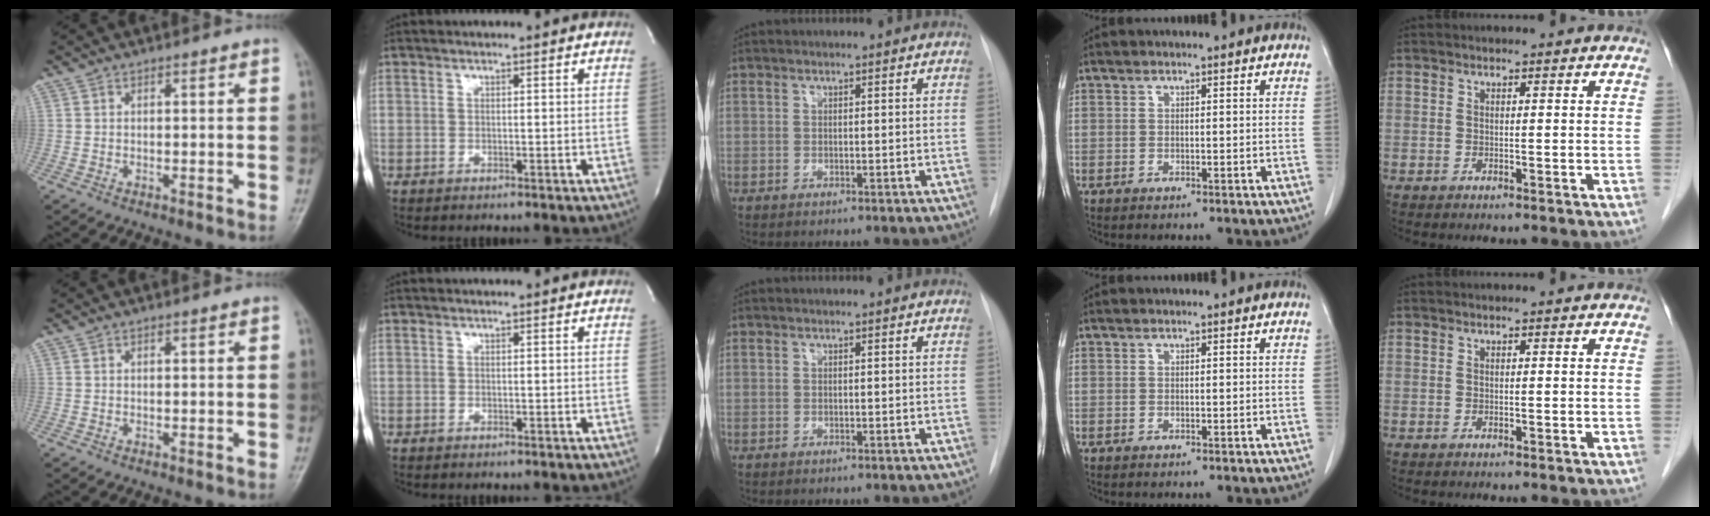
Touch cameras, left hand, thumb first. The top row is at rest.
{"index": {"total": 0.7, "force": [0.7, 0.1, 0.1], "torque": [-0.008, 0.007, 0.010]}}